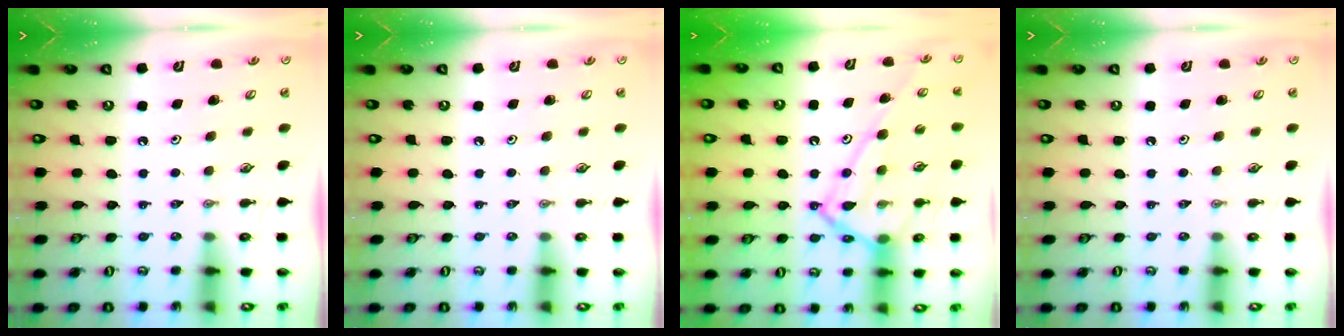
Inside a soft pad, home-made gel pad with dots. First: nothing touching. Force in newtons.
{"total": 0.0}
{"total": 16.9, "press": 16.8, "slide": 1.3}
{"total": 0.0}